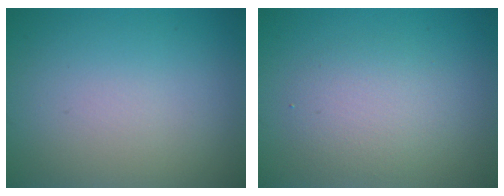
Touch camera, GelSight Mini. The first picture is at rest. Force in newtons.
{"total": 2.9, "press": 2.9, "slide": 0.3}